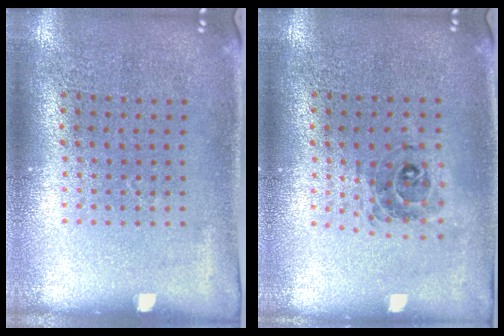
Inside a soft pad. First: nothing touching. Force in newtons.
{"total": 0.8, "press": 0.8, "slide": 0.2}